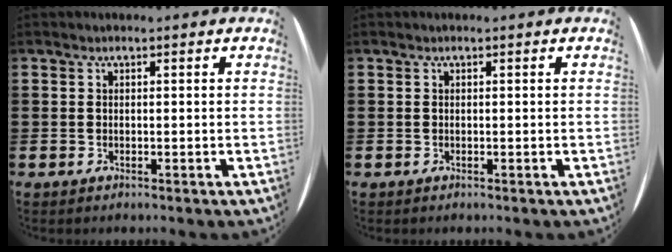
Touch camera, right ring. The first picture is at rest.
{"total": 0.0}